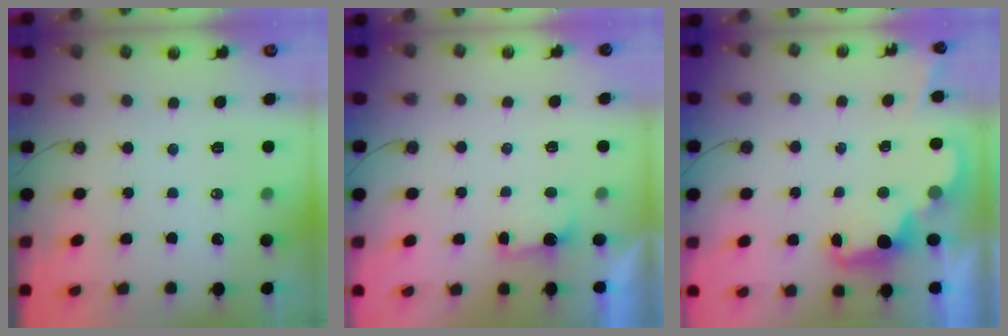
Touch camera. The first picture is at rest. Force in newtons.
{"total": 2.1, "press": 1.9, "slide": 0.9}
{"total": 2.5, "press": 2.4, "slide": 0.5}